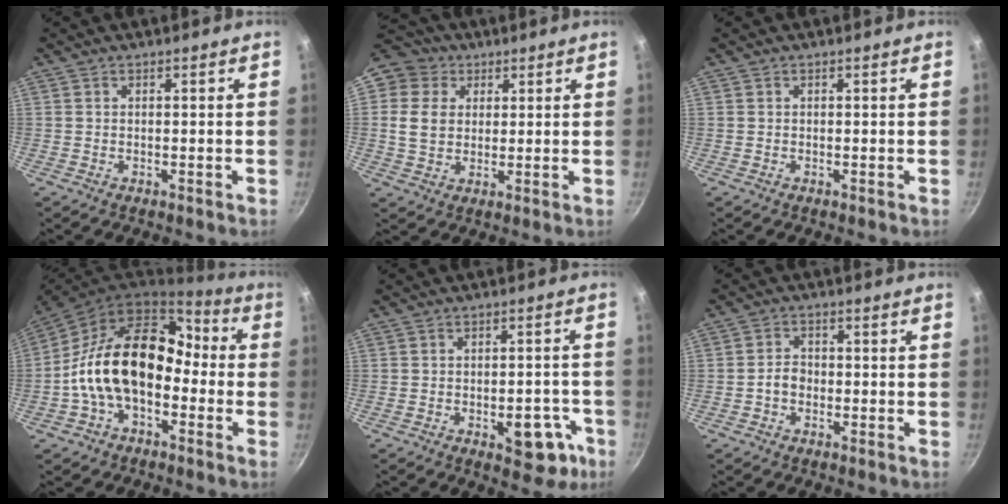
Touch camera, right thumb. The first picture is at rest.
{"total": 9.9, "force": [3.2, 8.3, 4.2], "torque": [-0.057, -0.002, 0.044]}
{"total": 0.0}
{"total": 18.7, "force": [-3.0, 12.4, 13.6], "torque": [-0.201, 0.060, -0.066]}
{"total": 9.6, "force": [-3.8, 5.3, 7.0], "torque": [-0.044, 0.025, -0.043]}
{"total": 3.0, "force": [-1.0, 2.4, 1.7], "torque": [-0.016, 0.017, -0.020]}